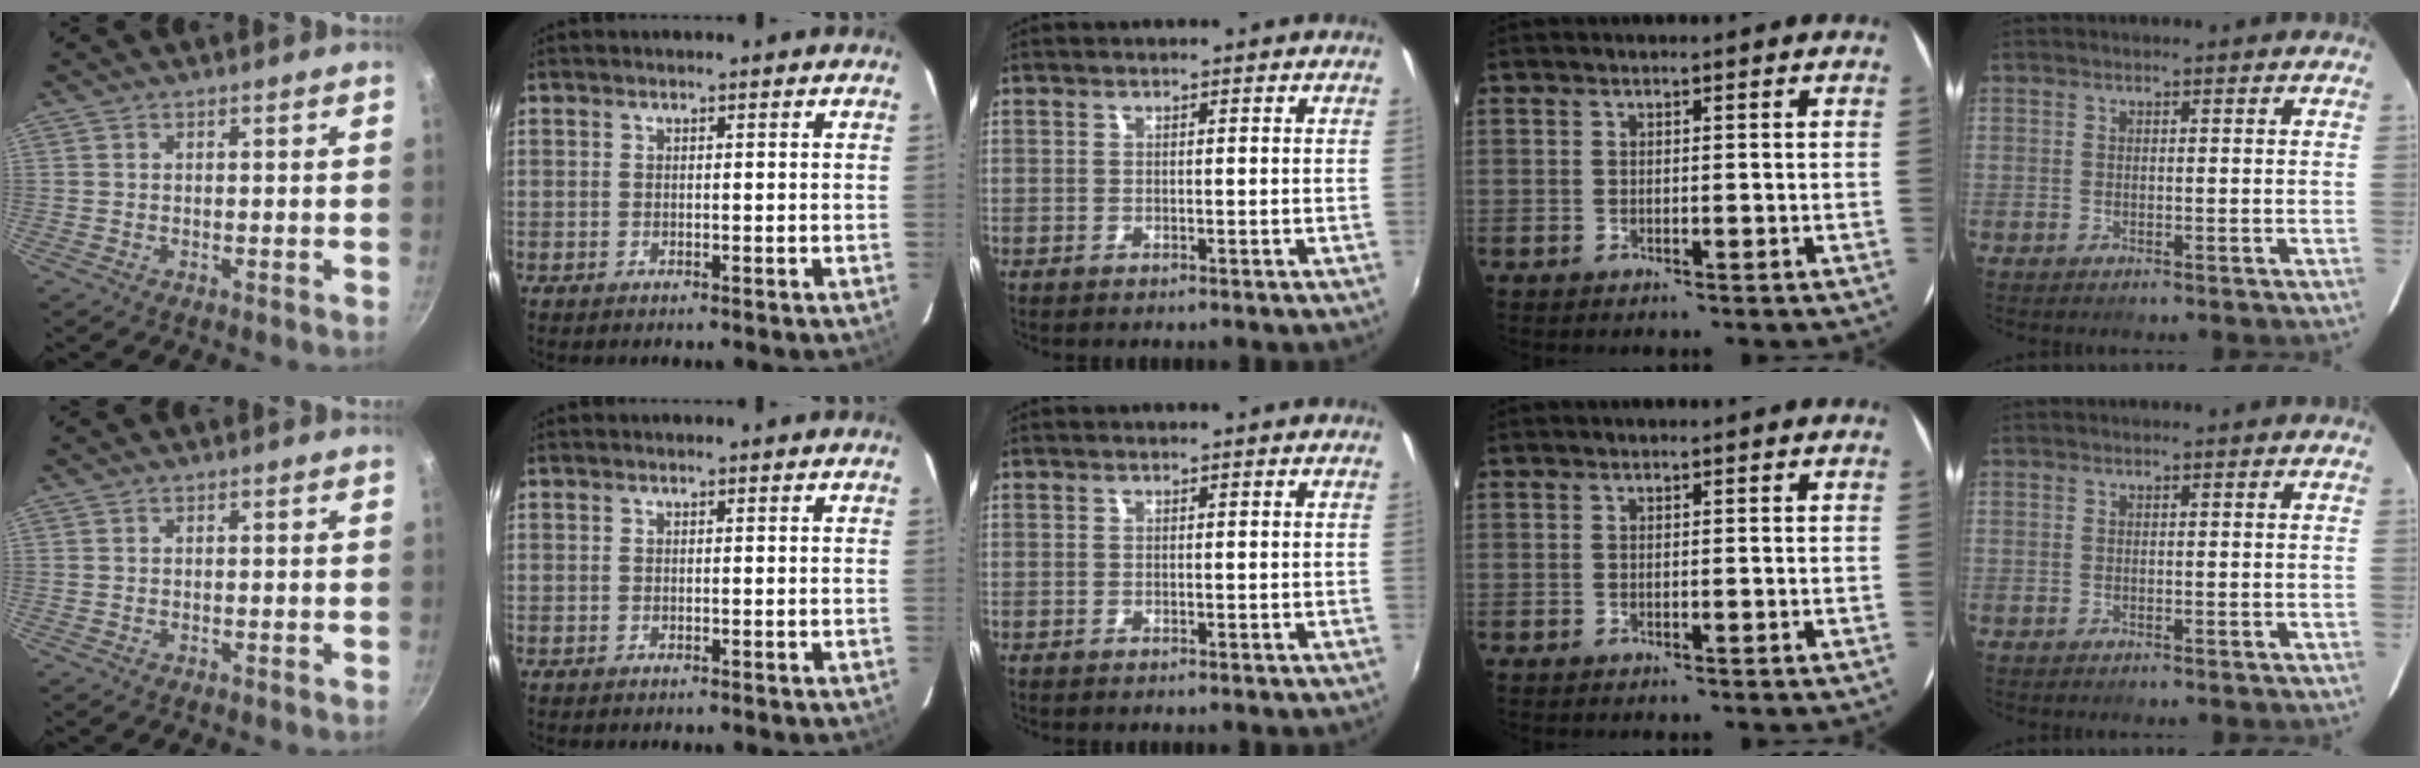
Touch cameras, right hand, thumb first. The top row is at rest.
{}